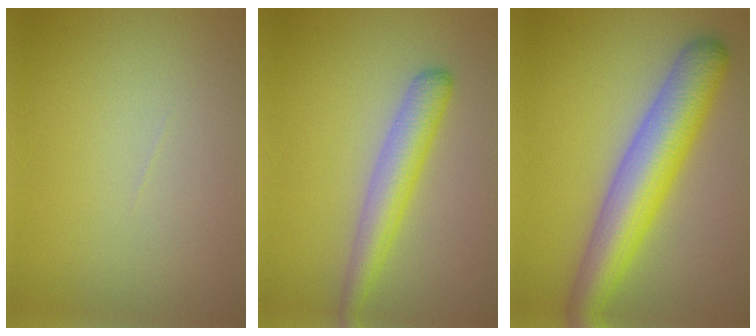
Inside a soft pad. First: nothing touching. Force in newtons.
{"total": 3.7, "press": 3.7, "slide": 0.1}
{"total": 7.6, "press": 7.6, "slide": 0.2}